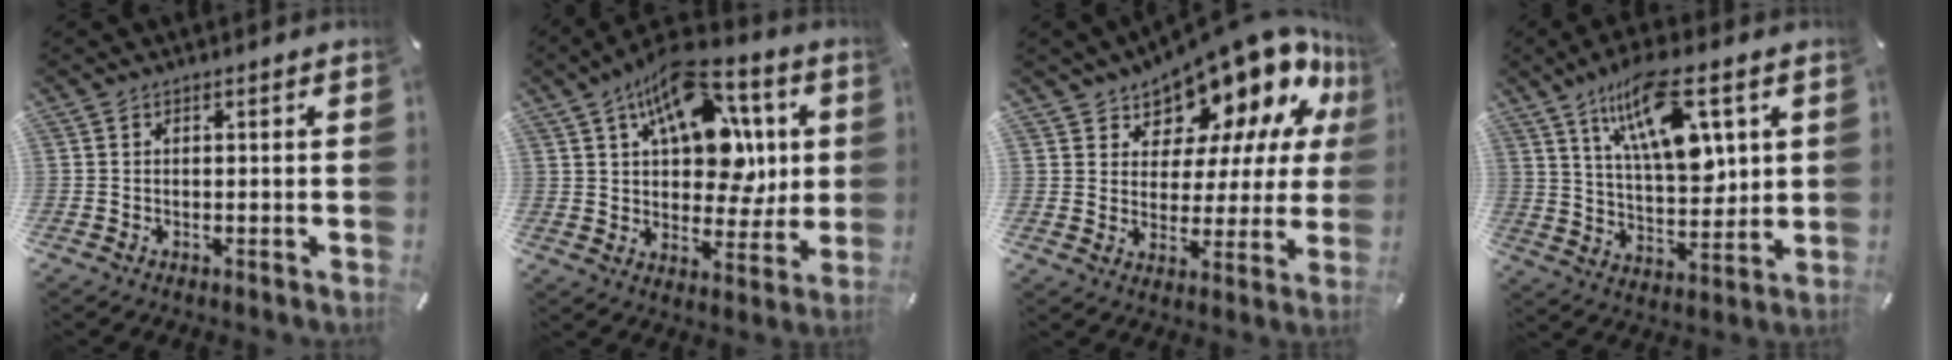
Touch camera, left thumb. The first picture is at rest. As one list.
[{"total": 17.9, "force": [7.7, 10.7, 12.1], "torque": [-0.188, -0.030, 0.139]}, {"total": 15.0, "force": [12.9, 6.4, 4.4], "torque": [-0.082, -0.122, 0.222]}, {"total": 17.1, "force": [8.1, 7.7, 13.0], "torque": [-0.220, -0.019, 0.135]}]